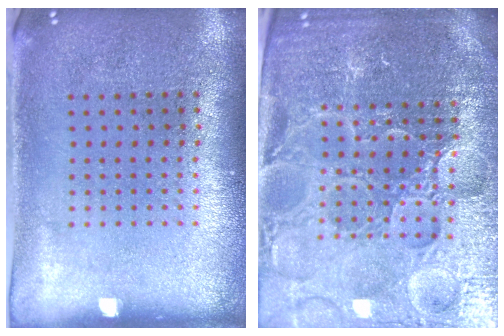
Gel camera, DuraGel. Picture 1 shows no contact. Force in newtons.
{"total": 5.8, "press": 5.3, "slide": 2.2}